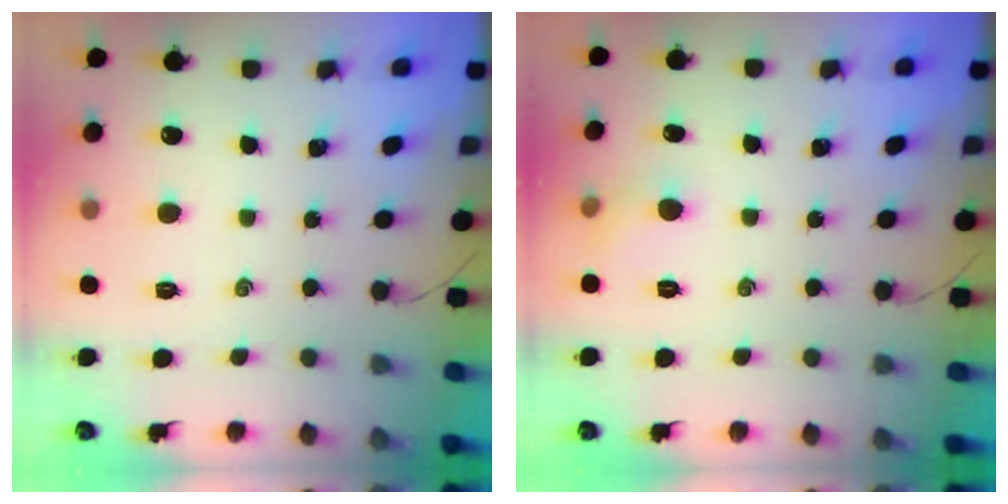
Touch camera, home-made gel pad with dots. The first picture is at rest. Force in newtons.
{"total": 3.4, "press": 3.2, "slide": 1.2}